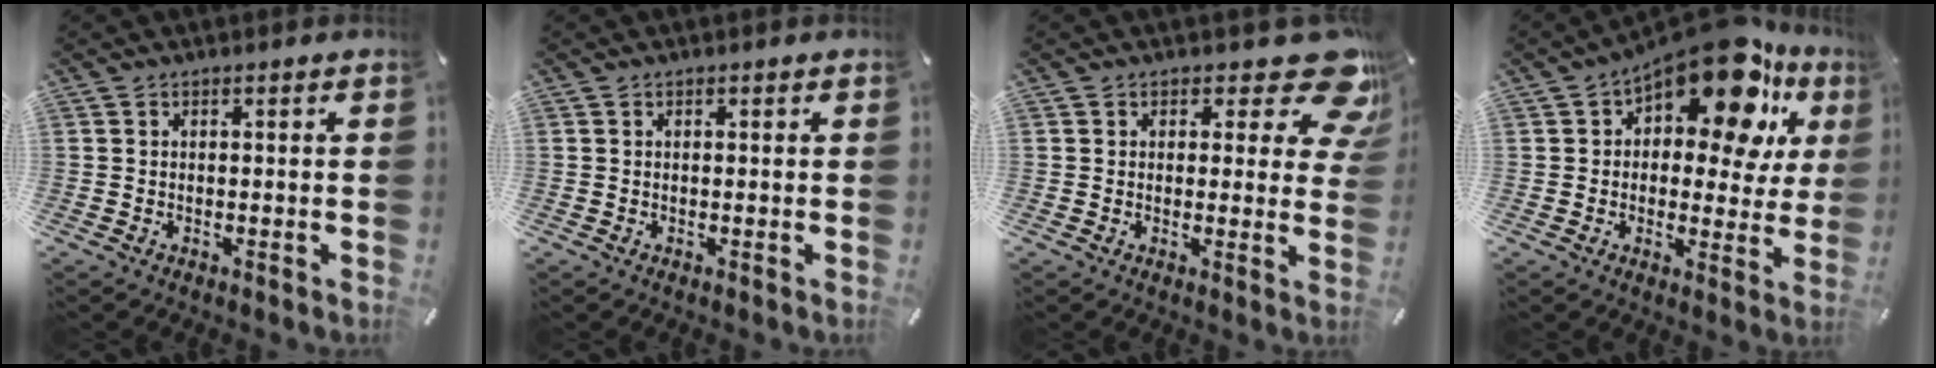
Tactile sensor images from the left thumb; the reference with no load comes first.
{"total": 0.0}
{"total": 11.5, "force": [6.7, 5.0, 7.9], "torque": [-0.091, -0.048, 0.115]}
{"total": 18.9, "force": [11.3, 8.2, 12.6], "torque": [-0.183, -0.077, 0.187]}